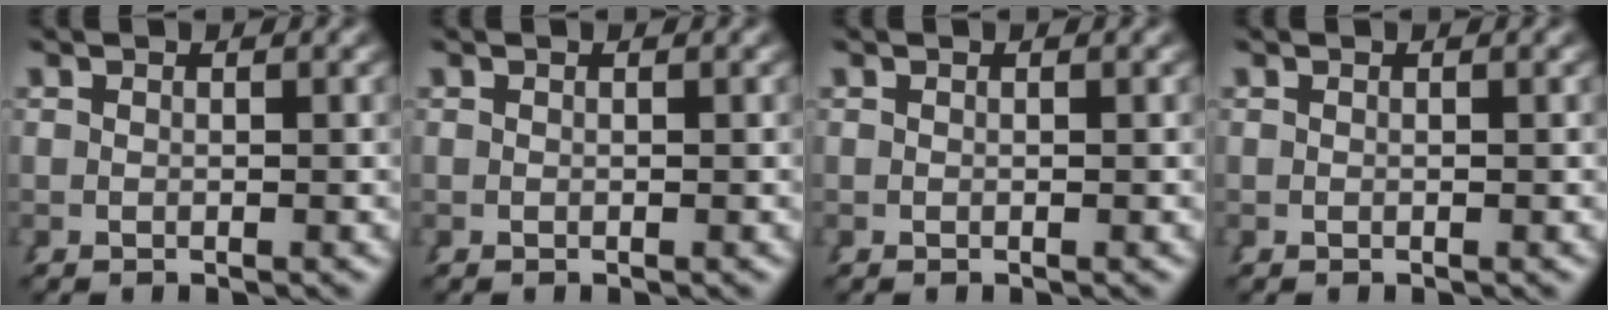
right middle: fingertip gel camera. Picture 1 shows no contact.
{"total": 0.0}
{"total": 0.0}
{"total": 0.0}